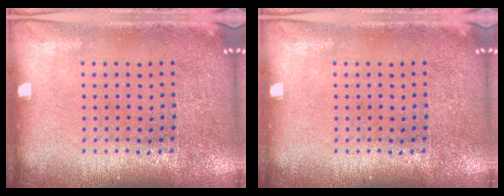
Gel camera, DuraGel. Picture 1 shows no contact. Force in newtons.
{"total": 0.0}